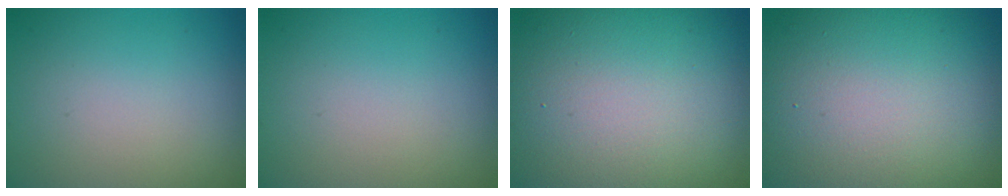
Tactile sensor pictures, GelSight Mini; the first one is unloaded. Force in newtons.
{"total": 0.0}
{"total": 18.7, "press": 18.7, "slide": 1.1}
{"total": 17.4, "press": 17.3, "slide": 1.0}